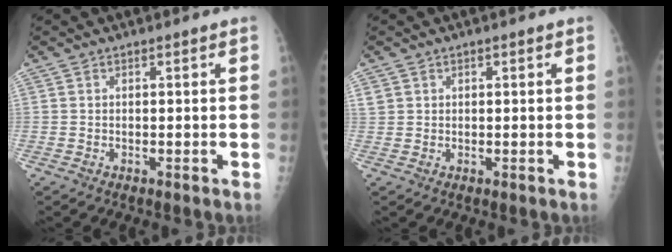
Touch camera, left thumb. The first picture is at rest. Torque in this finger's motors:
{"motor_torque": [0.00, -0.09, 0.12, 0.00, 0.00]}